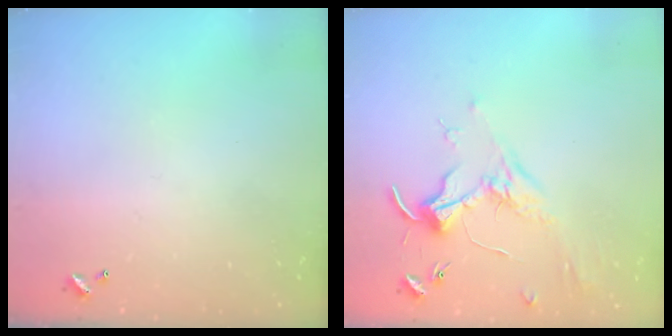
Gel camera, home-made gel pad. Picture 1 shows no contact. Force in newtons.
{"total": 1.7, "press": 1.5, "slide": 0.7}